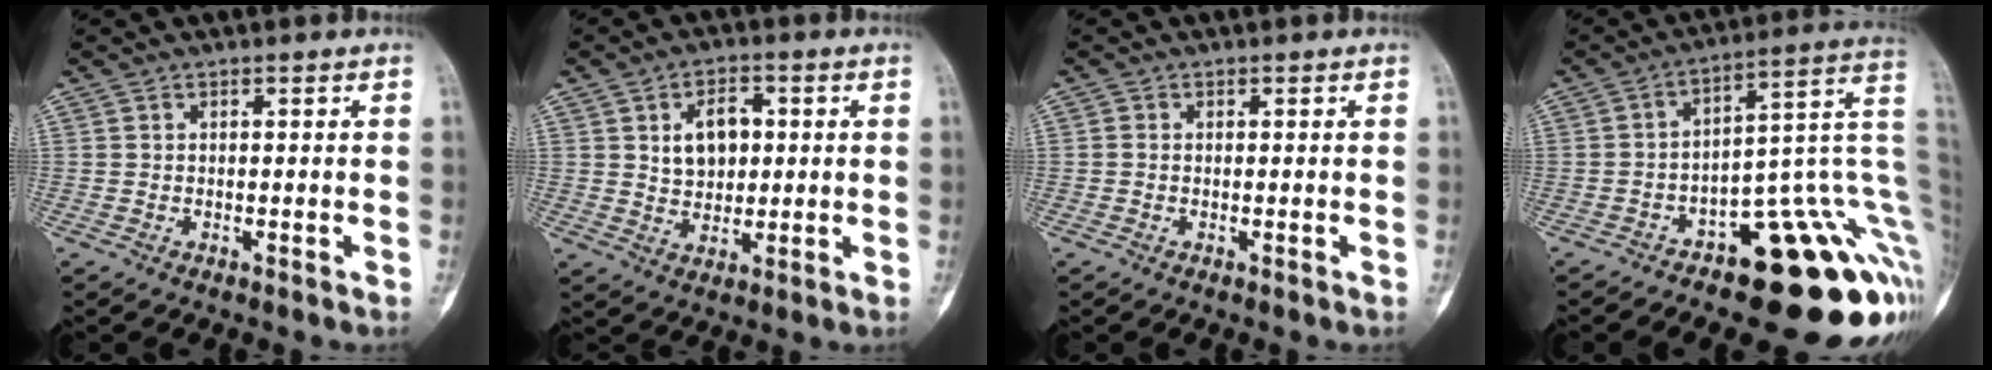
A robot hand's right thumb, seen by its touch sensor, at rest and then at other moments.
{"total": 7.5, "force": [1.6, 5.2, 5.1], "torque": [-0.052, -0.003, 0.028]}
{"total": 0.6, "force": [-0.1, 0.5, 0.2], "torque": [0.000, 0.002, -0.002]}
{"total": 20.3, "force": [-8.0, 7.9, 17.0], "torque": [-0.113, 0.091, -0.103]}